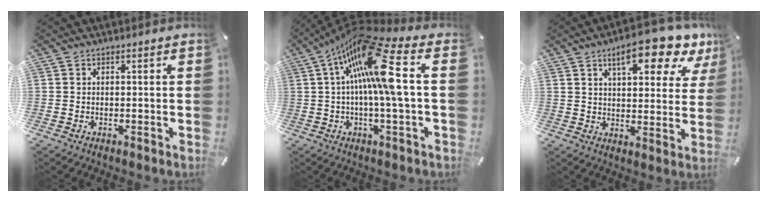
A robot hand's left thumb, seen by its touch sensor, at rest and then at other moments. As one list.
[{"total": 19.1, "force": [4.5, 3.4, 18.3], "torque": [-0.339, -0.025, 0.054]}, {"total": 13.4, "force": [8.6, 4.6, 9.1], "torque": [-0.126, -0.040, 0.141]}]